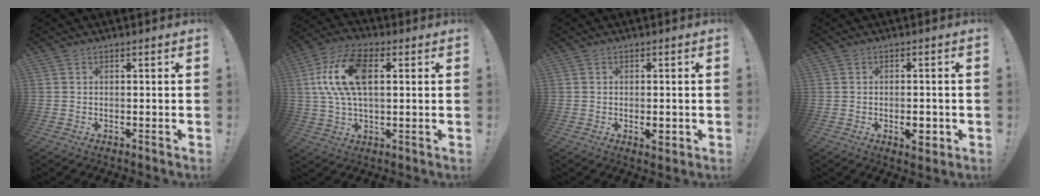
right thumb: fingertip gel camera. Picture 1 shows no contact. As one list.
[{"total": 15.7, "force": [3.4, 8.5, 12.7], "torque": [-0.241, 0.006, 0.062]}, {"total": 2.4, "force": [-0.7, 1.2, 2.0], "torque": [-0.021, 0.000, -0.010]}, {"total": 4.3, "force": [-1.5, 2.2, 3.4], "torque": [-0.033, 0.003, -0.026]}]